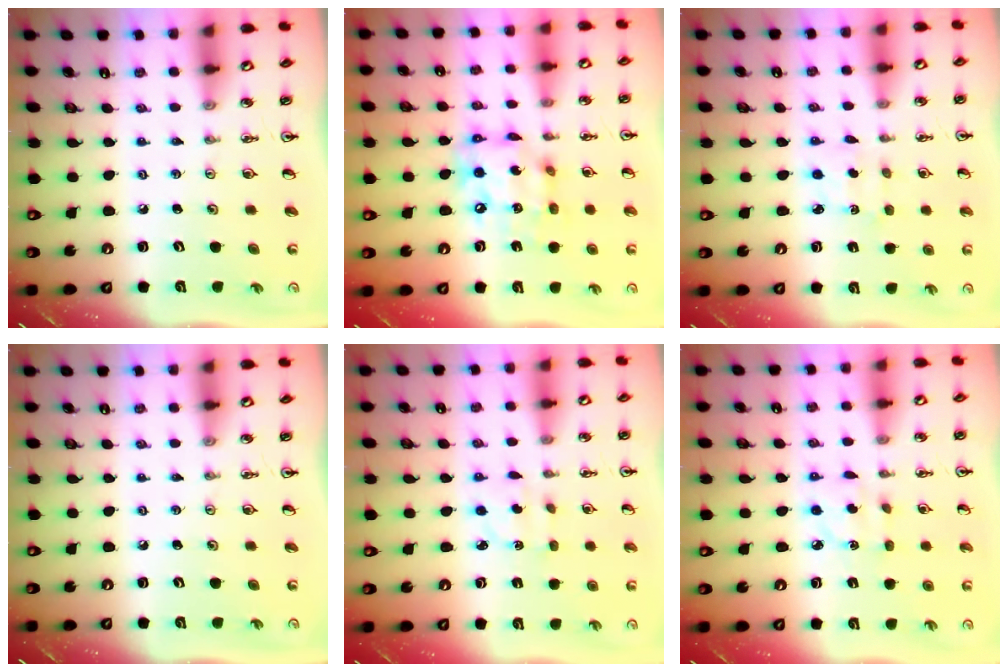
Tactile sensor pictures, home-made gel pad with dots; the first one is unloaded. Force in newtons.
{"total": 14.1, "press": 14.0, "slide": 1.6}
{"total": 2.2, "press": 2.1, "slide": 0.7}
{"total": 0.0}
{"total": 2.3, "press": 2.2, "slide": 0.6}
{"total": 2.9, "press": 2.9, "slide": 0.0}